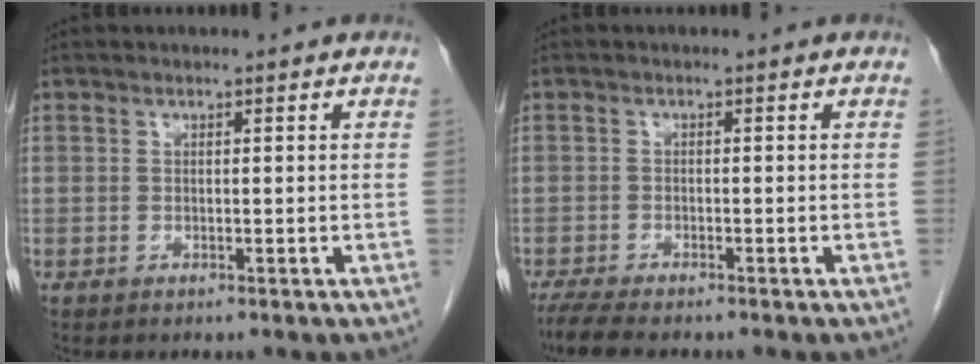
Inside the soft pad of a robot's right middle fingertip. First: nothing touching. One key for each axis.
{"total": 5.1, "fx": -4.2, "fy": 0.6, "fz": 2.8, "tx": -0.057, "ty": -0.018, "tz": -0.070}